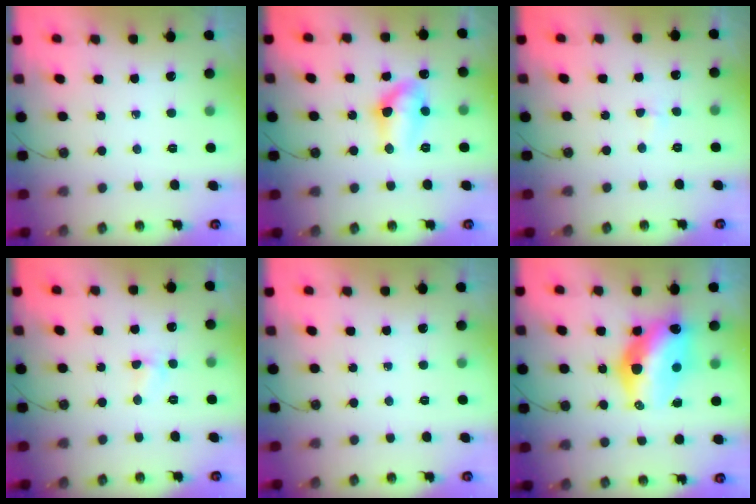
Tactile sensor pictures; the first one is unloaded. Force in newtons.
{"total": 10.9, "press": 10.9, "slide": 0.8}
{"total": 4.2, "press": 2.3, "slide": 3.5}
{"total": 4.4, "press": 4.3, "slide": 0.7}
{"total": 0.0}
{"total": 14.4, "press": 14.3, "slide": 1.3}